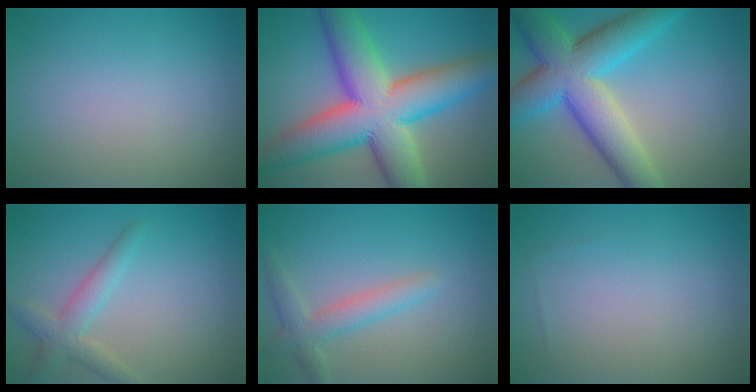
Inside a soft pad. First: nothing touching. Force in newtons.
{"total": 13.3, "press": 13.2, "slide": 0.6}
{"total": 10.2, "press": 10.2, "slide": 0.5}
{"total": 2.8, "press": 2.8, "slide": 0.1}
{"total": 2.8, "press": 2.8, "slide": 0.3}
{"total": 0.0}